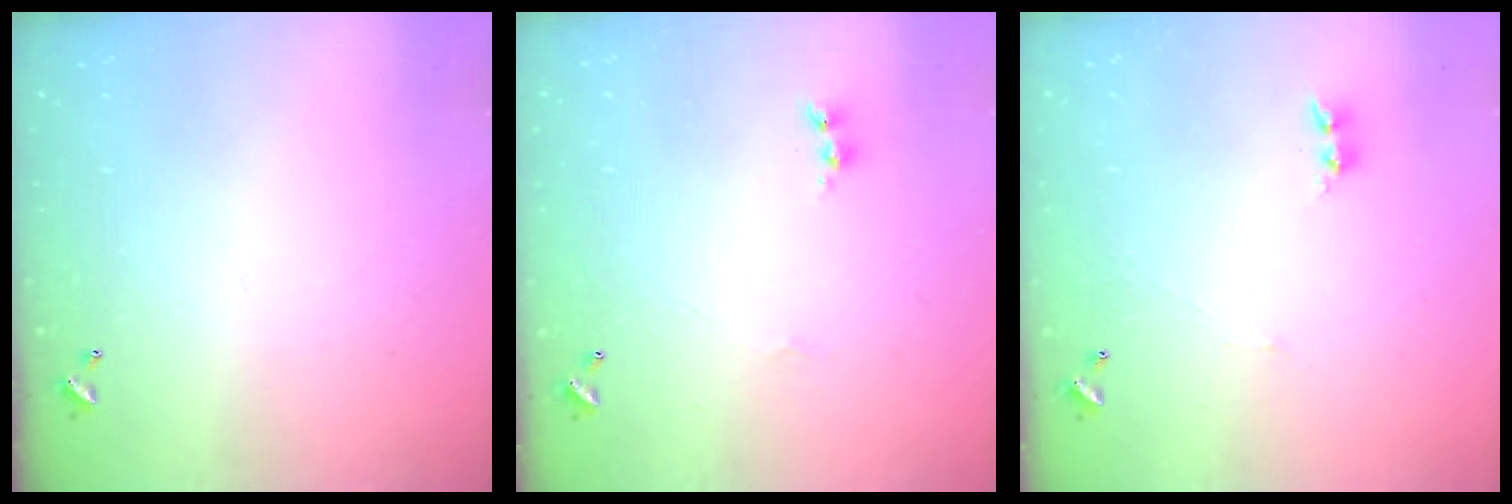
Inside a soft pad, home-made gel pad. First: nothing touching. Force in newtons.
{"total": 1.7, "press": 1.6, "slide": 0.6}
{"total": 4.2, "press": 4.2, "slide": 0.5}